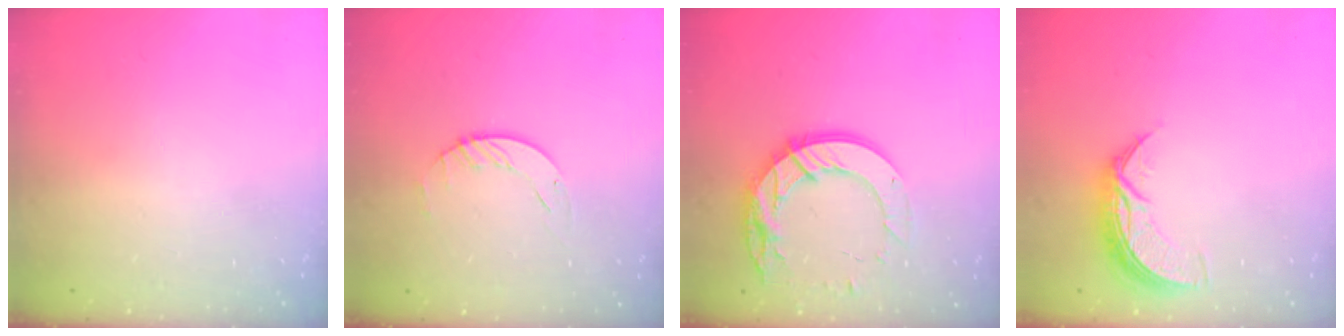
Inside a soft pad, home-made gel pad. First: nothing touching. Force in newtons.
{"total": 2.3, "press": 2.3, "slide": 0.3}
{"total": 16.4, "press": 16.4, "slide": 1.4}
{"total": 8.8, "press": 8.8, "slide": 0.4}